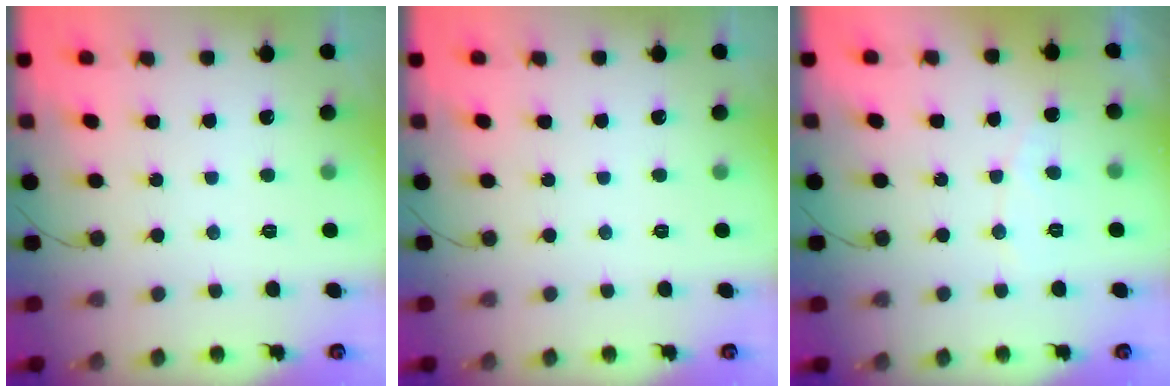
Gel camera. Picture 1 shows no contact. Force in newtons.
{"total": 0.0}
{"total": 4.4, "press": 4.4, "slide": 0.3}